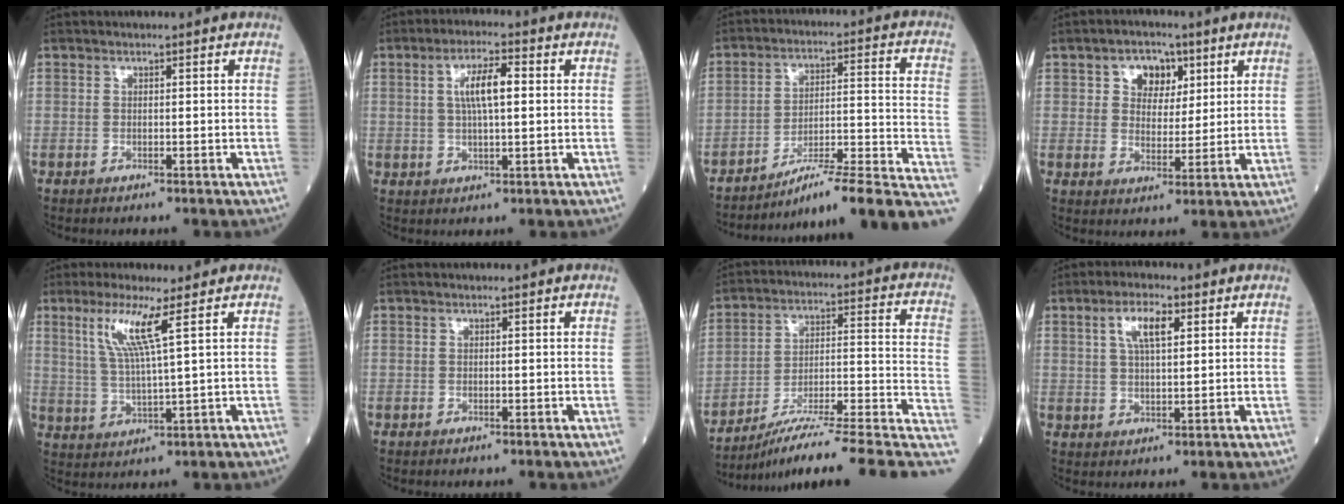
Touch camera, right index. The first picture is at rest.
{"total": 6.1, "force": [1.2, 1.2, 5.9], "torque": [-0.110, 0.012, 0.024]}
{"total": 17.8, "force": [-13.7, 0.2, 11.3], "torque": [-0.107, 0.037, -0.203]}
{"total": 5.8, "force": [2.7, 4.1, 3.1], "torque": [-0.046, 0.015, 0.045]}
{"total": 7.2, "force": [3.4, -0.7, 6.3], "torque": [-0.130, -0.003, 0.071]}
{"total": 0.0}
{"total": 19.1, "force": [-12.9, 0.7, 14.0], "torque": [-0.150, 0.045, -0.202]}
{"total": 5.6, "force": [2.4, 1.7, 4.9], "torque": [-0.096, 0.010, 0.045]}